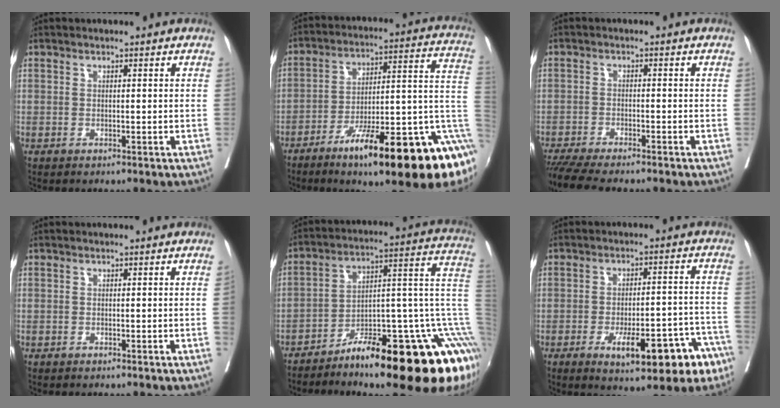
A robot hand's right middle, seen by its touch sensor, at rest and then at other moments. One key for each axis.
{"total": 24.3, "fx": -11.1, "fy": 3.7, "fz": 21.3, "tx": -0.201, "ty": 0.020, "tz": -0.167}
{"total": 9.6, "fx": -8.3, "fy": 1.0, "fz": 4.6, "tx": -0.061, "ty": -0.014, "tz": -0.131}
{"total": 0.6, "fx": -0.3, "fy": 0.2, "fz": 0.5, "tx": -0.006, "ty": 0.005, "tz": -0.006}
{"total": 25.7, "fx": -11.2, "fy": 4.5, "fz": 22.7, "tx": -0.199, "ty": 0.051, "tz": -0.164}
{"total": 13.6, "fx": -7.1, "fy": 3.8, "fz": 11.0, "tx": -0.122, "ty": 0.020, "tz": -0.089}